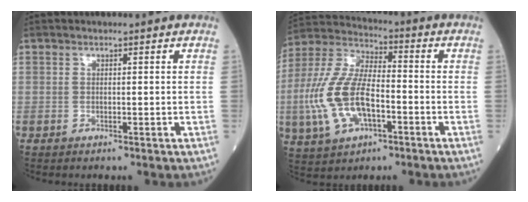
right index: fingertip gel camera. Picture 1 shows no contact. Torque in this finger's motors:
{"motor_torque": [2.01, -0.13, 1.06, 0.13]}